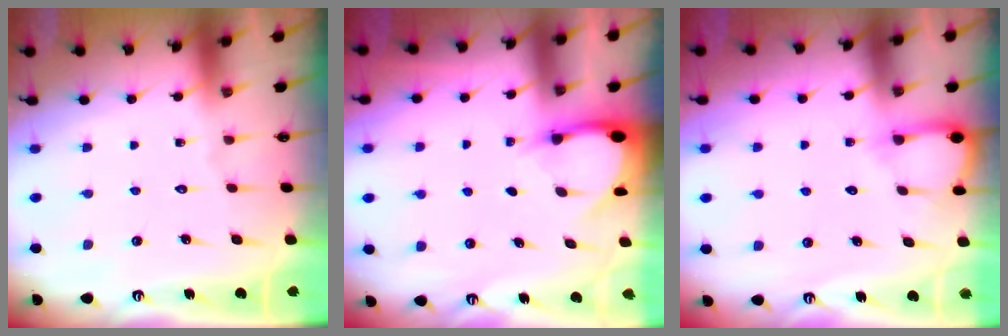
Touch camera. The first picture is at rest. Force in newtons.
{"total": 4.2, "press": 4.2, "slide": 0.2}
{"total": 5.5, "press": 5.5, "slide": 0.4}